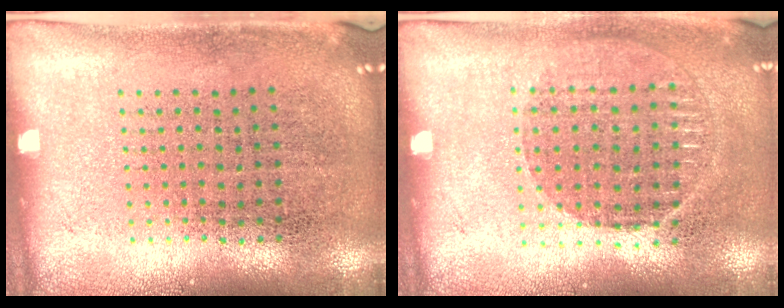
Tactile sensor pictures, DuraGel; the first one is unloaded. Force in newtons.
{"total": 1.0, "press": 1.0, "slide": 0.2}